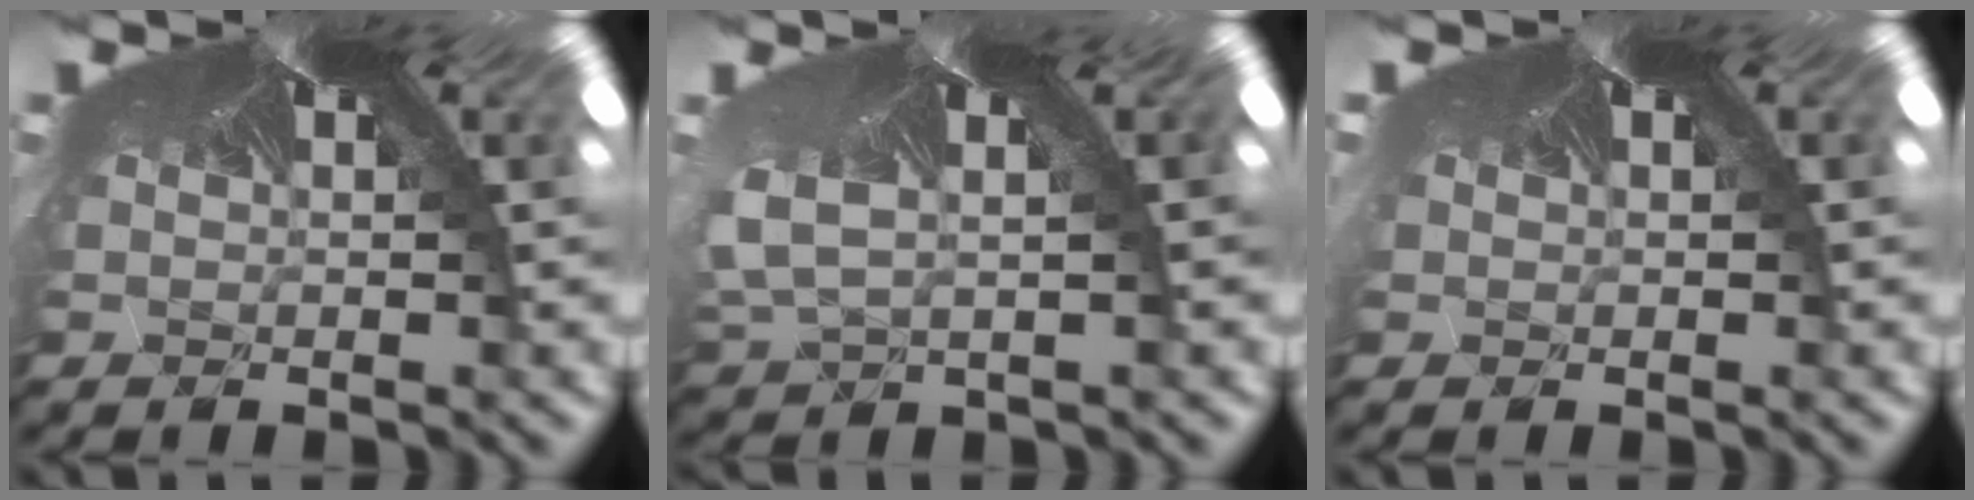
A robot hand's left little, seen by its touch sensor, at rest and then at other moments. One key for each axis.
{"total": 2.6, "fx": -2.3, "fy": -0.4, "fz": -1.1, "tx": -0.029, "ty": -0.041, "tz": -0.002}
{"total": 1.5, "fx": -0.1, "fy": 0.8, "fz": 1.3, "tx": -0.030, "ty": 0.000, "tz": 0.004}